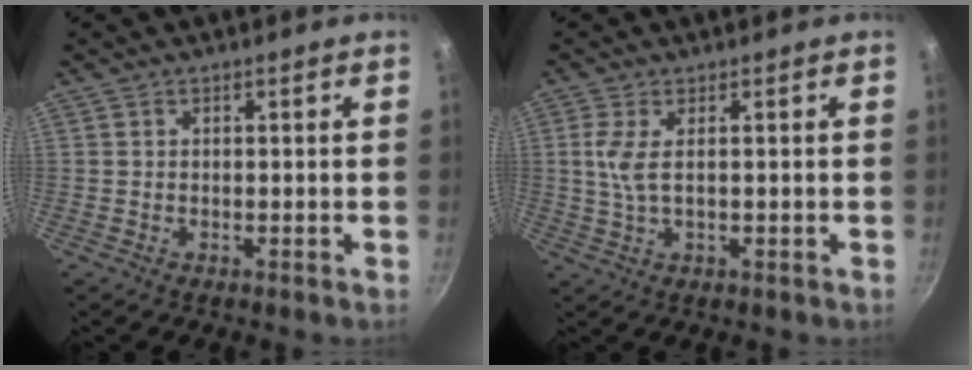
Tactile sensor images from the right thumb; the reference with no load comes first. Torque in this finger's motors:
{"motor_torque": [0.44, 0.31, 0.78, 0.08, 0.23]}